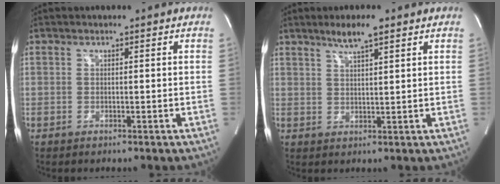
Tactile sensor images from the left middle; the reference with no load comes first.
{"total": 4.6, "force": [3.2, 0.3, 3.2], "torque": [-0.062, 0.004, 0.058]}